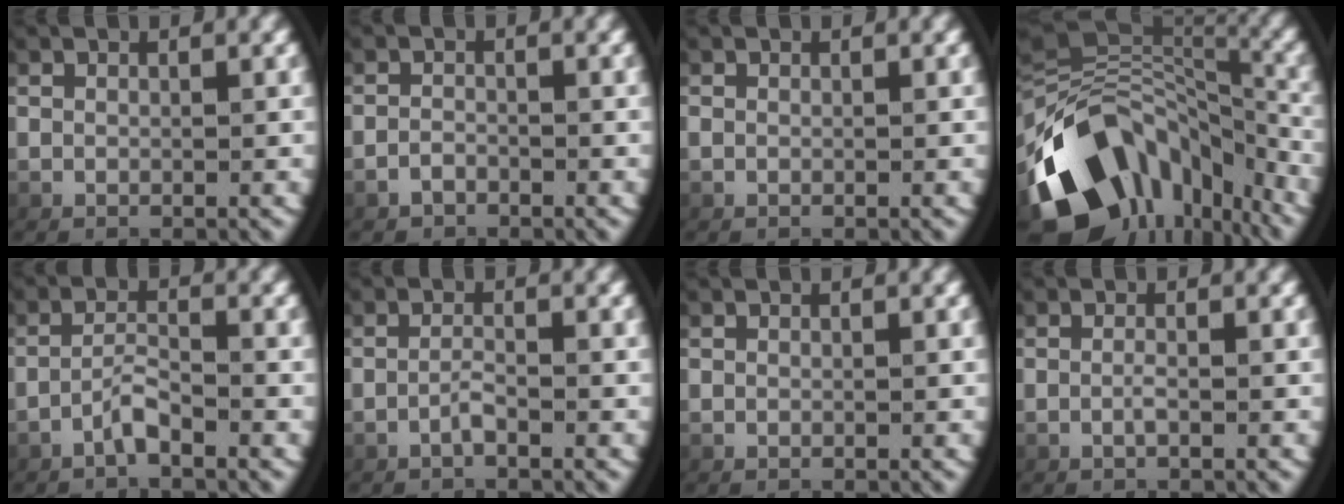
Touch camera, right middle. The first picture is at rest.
{"total": 1.2, "force": [-1.2, 0.3, -0.1], "torque": [-0.005, -0.008, -0.018]}
{"total": 0.6, "force": [-0.2, 0.5, 0.2], "torque": [-0.010, -0.002, -0.003]}
{"total": 15.3, "force": [-4.4, 10.1, 10.6], "torque": [-0.200, -0.038, -0.050]}
{"total": 1.9, "force": [-1.7, -0.1, 0.9], "torque": [-0.023, -0.001, -0.030]}
{"total": 1.3, "force": [-1.1, -0.1, 0.7], "torque": [-0.022, -0.002, -0.018]}
{"total": 0.0}
{"total": 0.8, "force": [-0.5, 0.0, 0.6], "torque": [-0.016, -0.002, -0.008]}